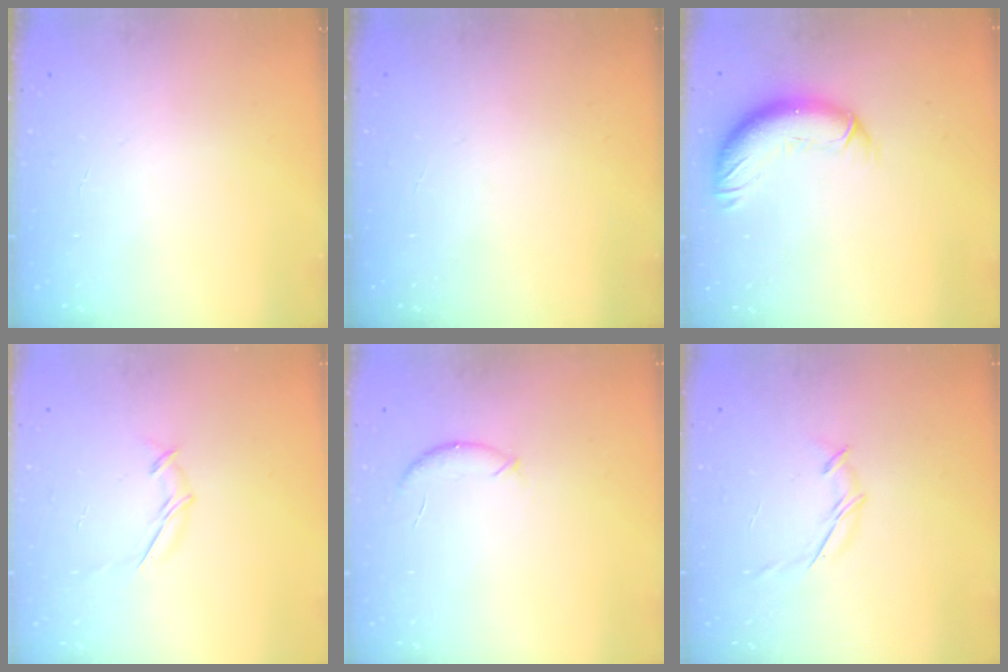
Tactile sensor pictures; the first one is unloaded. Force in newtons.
{"total": 0.0}
{"total": 11.7, "press": 11.5, "slide": 2.1}
{"total": 5.6, "press": 5.6, "slide": 0.2}
{"total": 6.5, "press": 6.5, "slide": 1.0}
{"total": 4.7, "press": 4.5, "slide": 1.1}